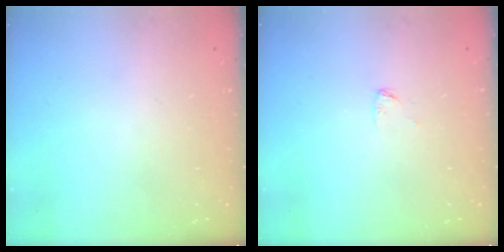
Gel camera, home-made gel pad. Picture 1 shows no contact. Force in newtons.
{"total": 2.6, "press": 2.6, "slide": 0.2}